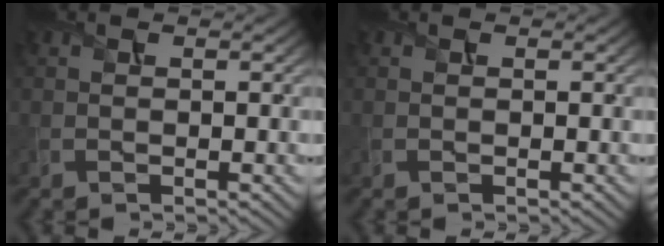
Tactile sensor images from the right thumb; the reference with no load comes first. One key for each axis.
{"total": 0.0}